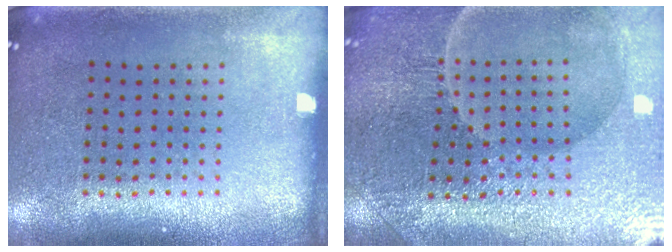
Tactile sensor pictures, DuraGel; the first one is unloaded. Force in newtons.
{"total": 4.2, "press": 4.1, "slide": 0.7}